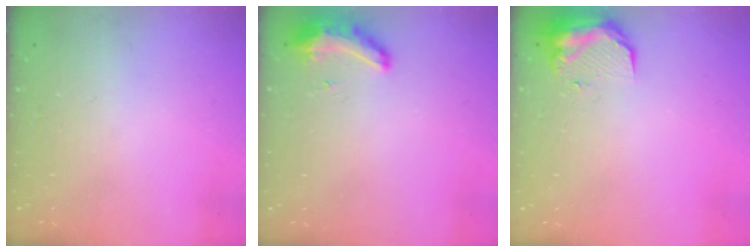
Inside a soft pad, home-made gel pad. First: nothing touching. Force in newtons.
{"total": 8.5, "press": 8.4, "slide": 1.5}
{"total": 9.1, "press": 9.1, "slide": 0.5}